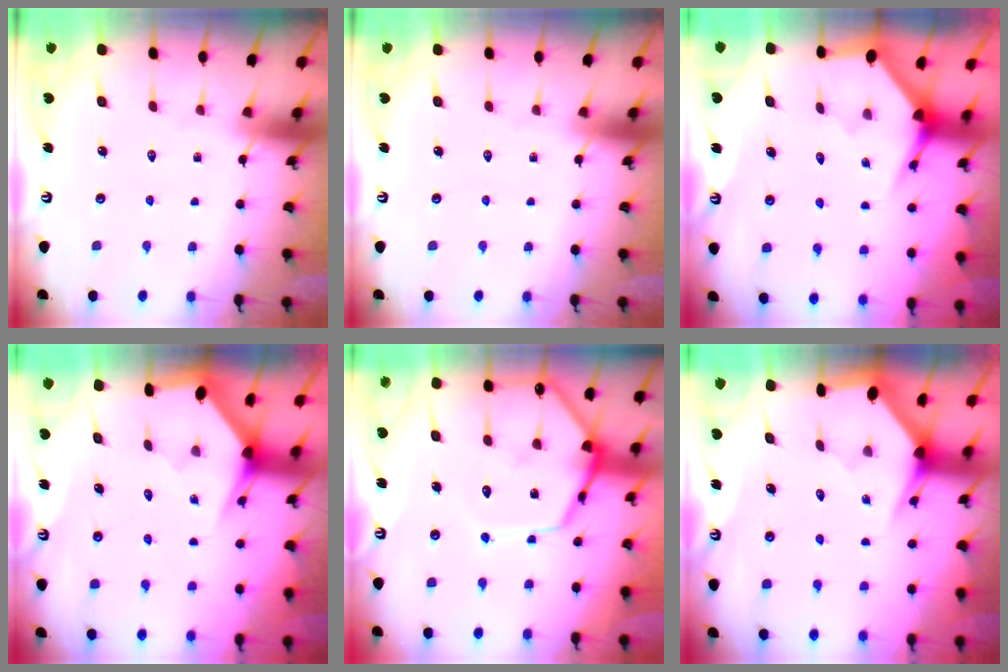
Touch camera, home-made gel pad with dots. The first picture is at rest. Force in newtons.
{"total": 0.0}
{"total": 3.6, "press": 3.6, "slide": 0.2}
{"total": 2.9, "press": 2.9, "slide": 0.1}
{"total": 14.6, "press": 14.5, "slide": 1.4}
{"total": 3.2, "press": 3.2, "slide": 0.1}